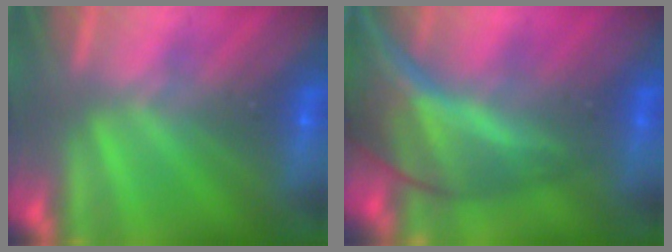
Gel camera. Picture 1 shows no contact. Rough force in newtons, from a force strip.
{"total": 7.8}